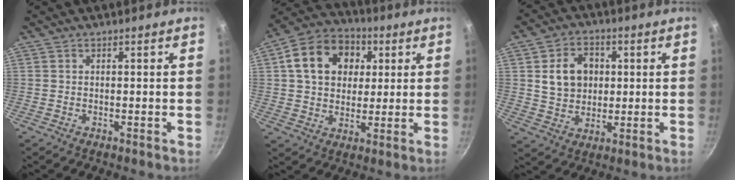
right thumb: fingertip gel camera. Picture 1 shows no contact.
{"total": 15.4, "force": [4.0, 11.9, 8.9], "torque": [-0.127, 0.018, 0.056]}
{"total": 9.7, "force": [1.7, 7.7, 5.5], "torque": [-0.066, 0.002, 0.030]}